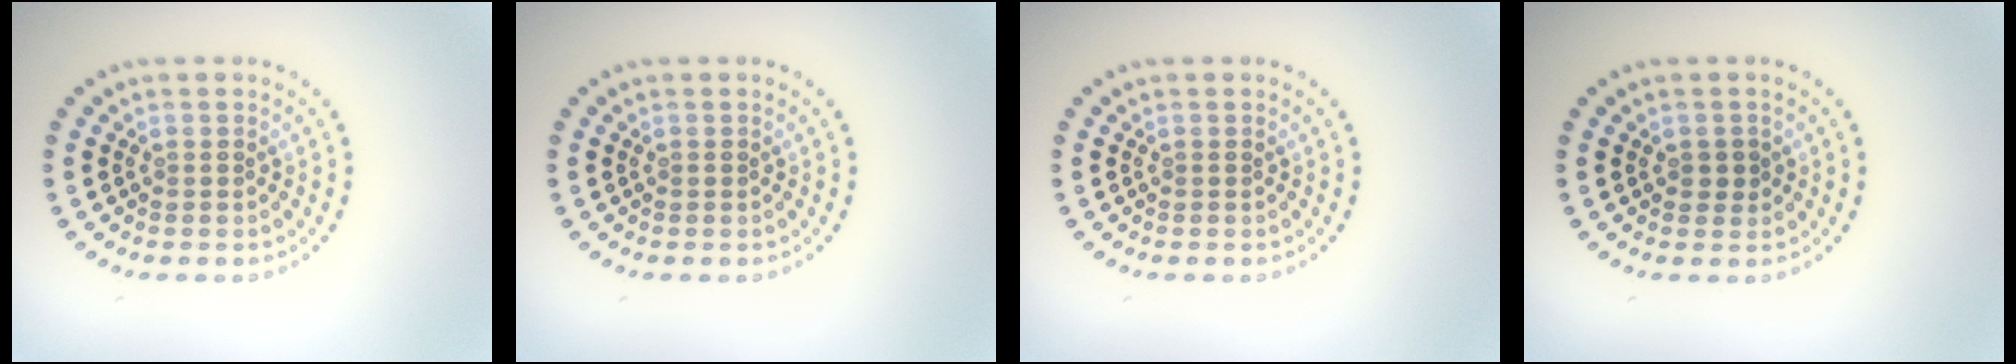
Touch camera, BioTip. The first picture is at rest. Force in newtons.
{"total": 0.0}
{"total": 0.0}
{"total": 1.1, "press": 1.1, "slide": 0.3}